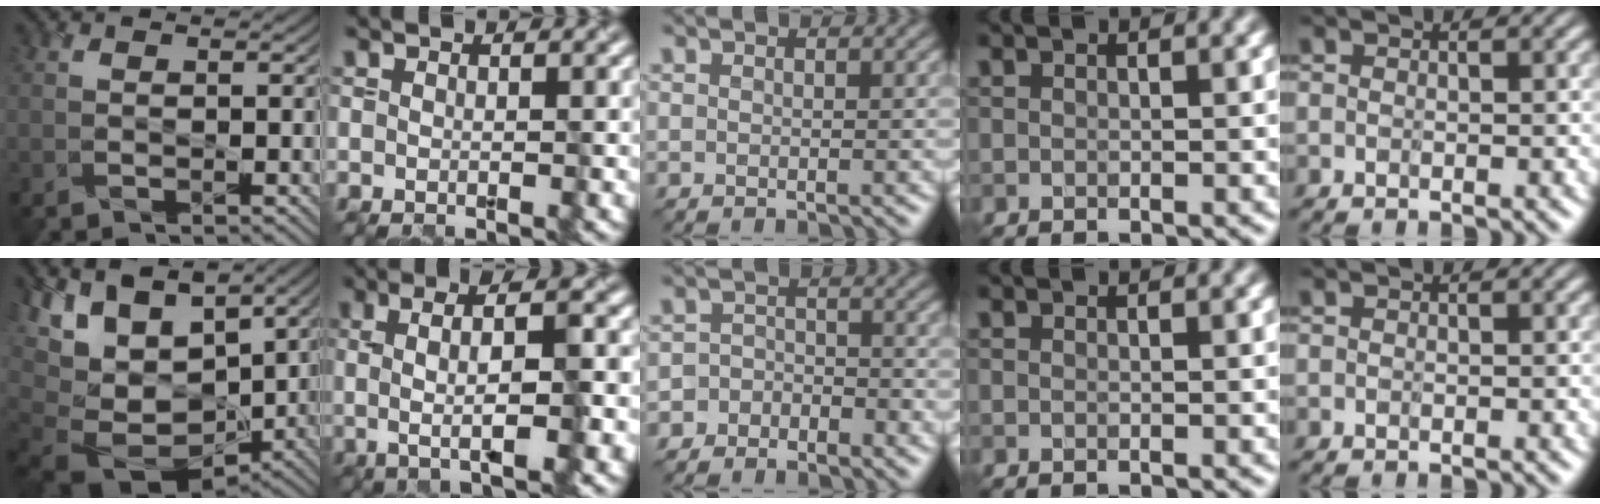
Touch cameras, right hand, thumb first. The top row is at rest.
{"thumb": {"total": 13.7, "force": [1.3, 9.5, 9.8], "torque": [-0.214, -0.008, 0.066]}, "index": {"total": 6.6, "force": [-0.3, 1.5, 6.4], "torque": [-0.101, 0.003, 0.002]}, "middle": {"total": 2.7, "force": [-2.1, 1.6, 0.4], "torque": [0.023, 0.010, -0.045]}}